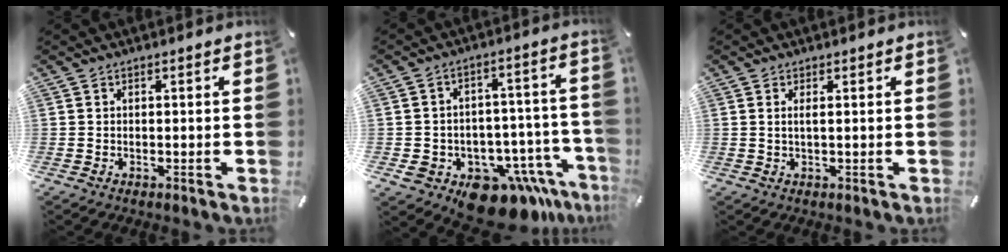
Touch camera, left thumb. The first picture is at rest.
{"total": 14.8, "force": [-9.4, 8.9, 7.1], "torque": [-0.068, 0.056, -0.142]}
{"total": 1.4, "force": [0.4, 0.2, 1.4], "torque": [-0.028, 0.000, 0.006]}